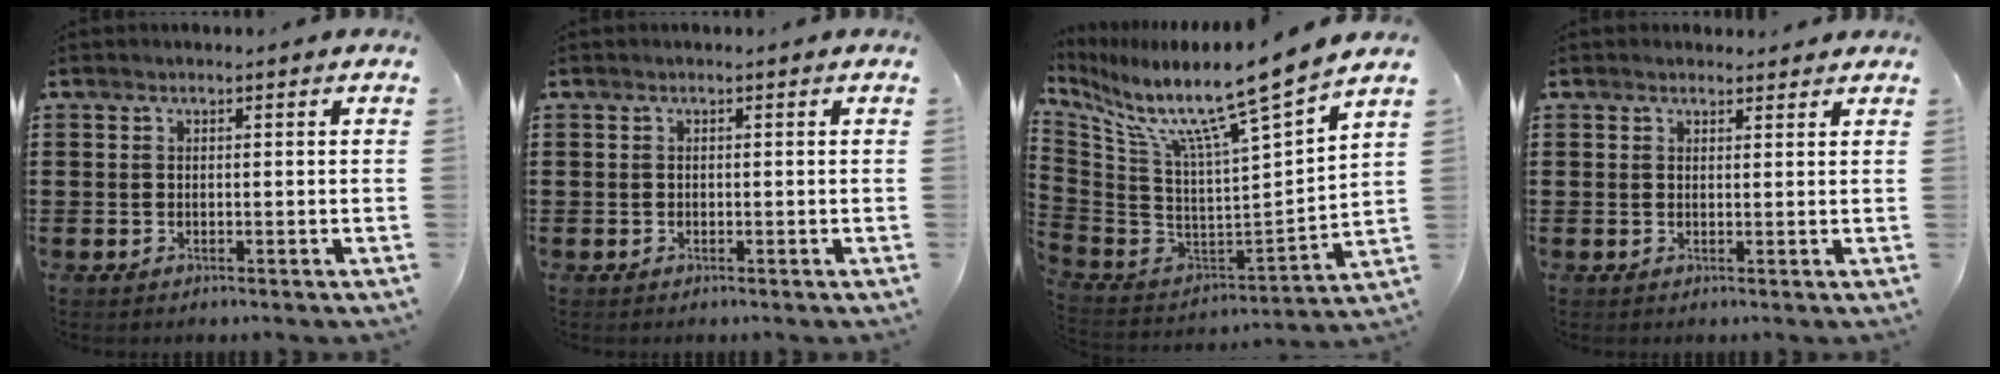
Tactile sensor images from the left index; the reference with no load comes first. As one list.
[{"total": 0.0}, {"total": 10.6, "force": [8.4, -0.8, 6.3], "torque": [-0.142, -0.082, 0.128]}, {"total": 1.3, "force": [1.2, 0.5, 0.0], "torque": [-0.003, 0.004, 0.024]}]